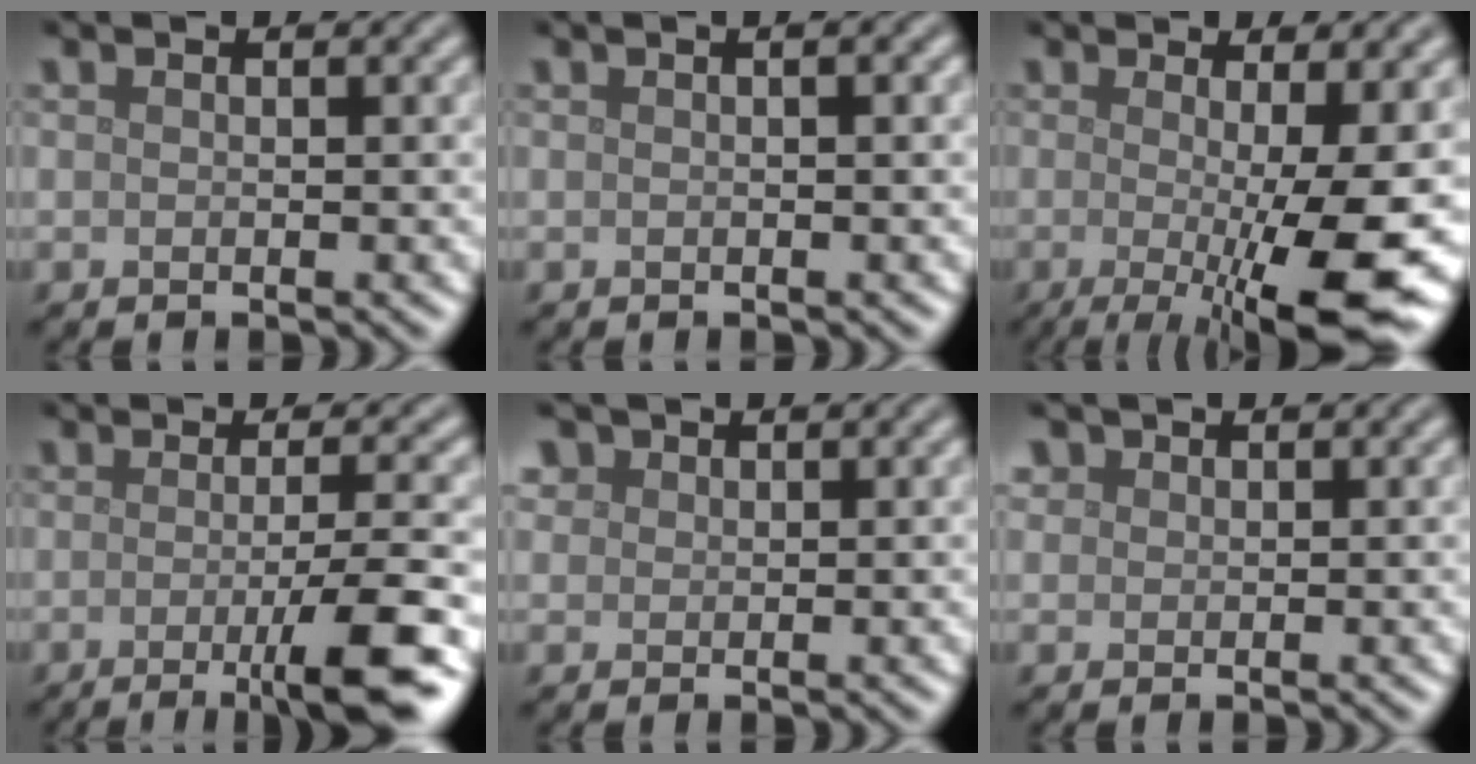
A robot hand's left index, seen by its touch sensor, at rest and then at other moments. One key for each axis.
{"total": 1.1, "fx": 0.3, "fy": 0.2, "fz": 1.0, "tx": -0.017, "ty": 0.006, "tz": 0.002}
{"total": 11.7, "fx": -1.9, "fy": 2.7, "fz": 11.2, "tx": -0.143, "ty": -0.015, "tz": -0.024}
{"total": 6.5, "fx": -1.8, "fy": 1.2, "fz": 6.2, "tx": -0.086, "ty": -0.007, "tz": -0.036}
{"total": 1.7, "fx": 1.0, "fy": 1.3, "fz": 0.4, "tx": -0.010, "ty": -0.002, "tz": 0.017}
{"total": 1.2, "fx": 0.7, "fy": 1.0, "fz": 0.2, "tx": -0.001, "ty": 0.001, "tz": 0.009}